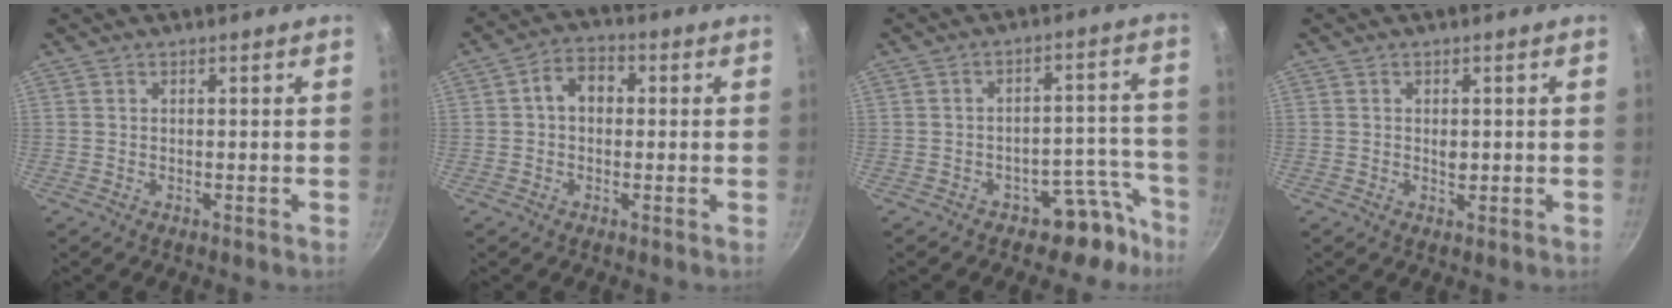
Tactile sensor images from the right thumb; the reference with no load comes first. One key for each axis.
{"total": 5.9, "fx": 0.7, "fy": 4.3, "fz": 3.9, "tx": -0.041, "ty": 0.014, "tz": 0.000}
{"total": 8.4, "fx": -5.9, "fy": 5.1, "fz": 3.1, "tx": 0.042, "ty": 0.074, "tz": -0.069}
{"total": 1.6, "fx": 0.2, "fy": 1.0, "fz": 1.2, "tx": -0.016, "ty": 0.000, "tz": 0.002}